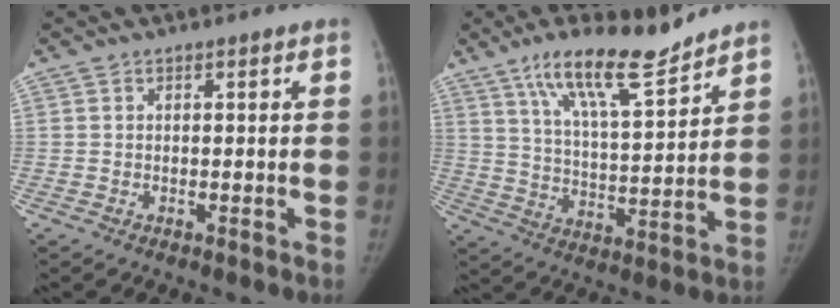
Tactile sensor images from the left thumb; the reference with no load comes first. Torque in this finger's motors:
{"motor_torque": [0.67, -0.15, 1.10, -1.08, 0.18]}